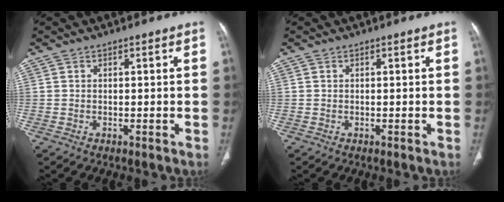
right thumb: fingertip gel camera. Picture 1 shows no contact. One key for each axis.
{"total": 0.0}